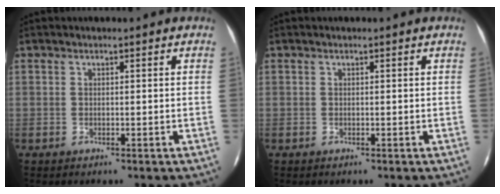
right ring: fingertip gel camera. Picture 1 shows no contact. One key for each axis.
{"total": 0.0}